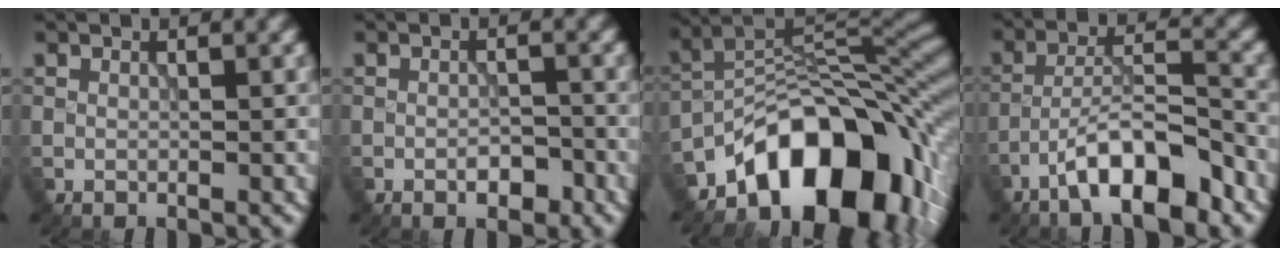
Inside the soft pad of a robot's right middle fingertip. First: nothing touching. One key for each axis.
{"total": 2.0, "fx": -1.1, "fy": 0.9, "fz": 1.4, "tx": -0.019, "ty": 0.003, "tz": -0.019}
{"total": 13.8, "fx": -7.8, "fy": 7.3, "fz": 8.7, "tx": -0.115, "ty": 0.010, "tz": -0.139}
{"total": 7.4, "fx": -4.9, "fy": 1.8, "fz": 5.3, "tx": -0.084, "ty": 0.015, "tz": -0.085}